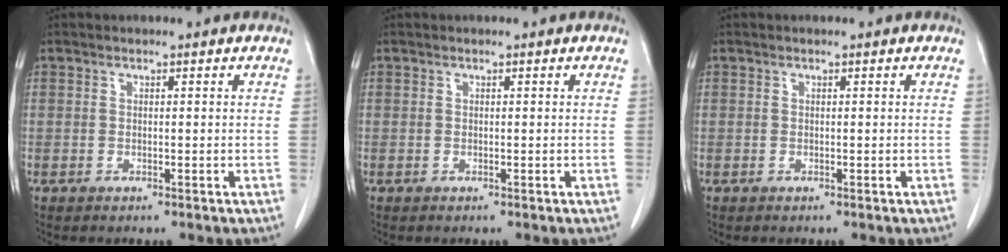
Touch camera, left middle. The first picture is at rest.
{"total": 0.0}
{"total": 0.0}